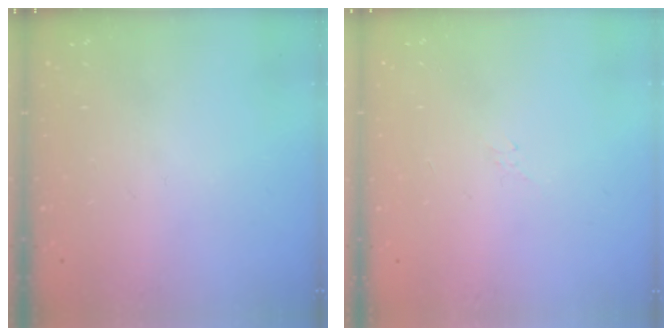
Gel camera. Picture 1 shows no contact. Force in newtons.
{"total": 2.1, "press": 2.0, "slide": 0.6}